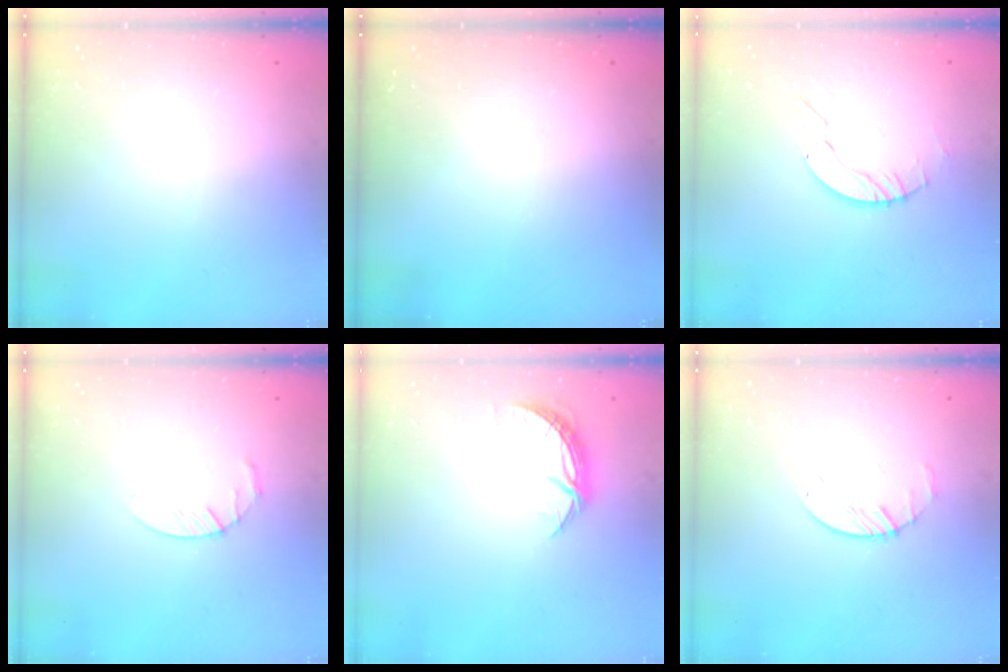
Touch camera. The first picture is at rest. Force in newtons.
{"total": 0.0}
{"total": 5.5, "press": 5.5, "slide": 0.2}
{"total": 3.0, "press": 2.9, "slide": 0.5}
{"total": 6.7, "press": 6.7, "slide": 0.4}
{"total": 1.6, "press": 1.6, "slide": 0.3}